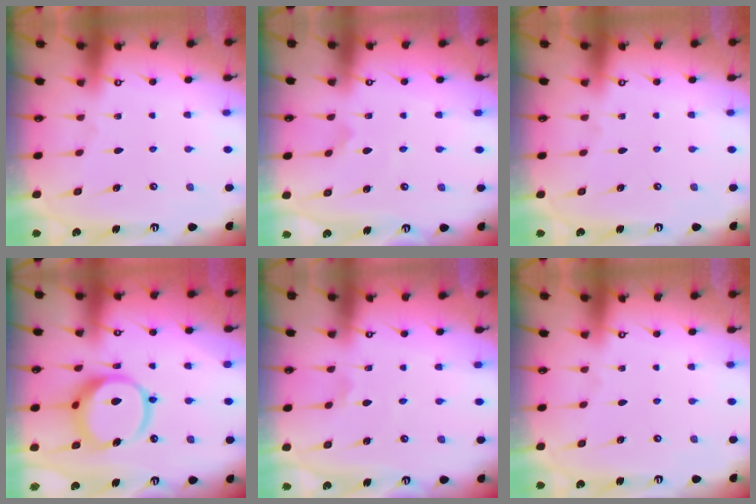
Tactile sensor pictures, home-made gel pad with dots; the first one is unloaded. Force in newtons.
{"total": 2.1, "press": 2.1, "slide": 0.6}
{"total": 0.0}
{"total": 15.2, "press": 15.1, "slide": 1.8}
{"total": 1.6, "press": 1.6, "slide": 0.3}
{"total": 0.0}